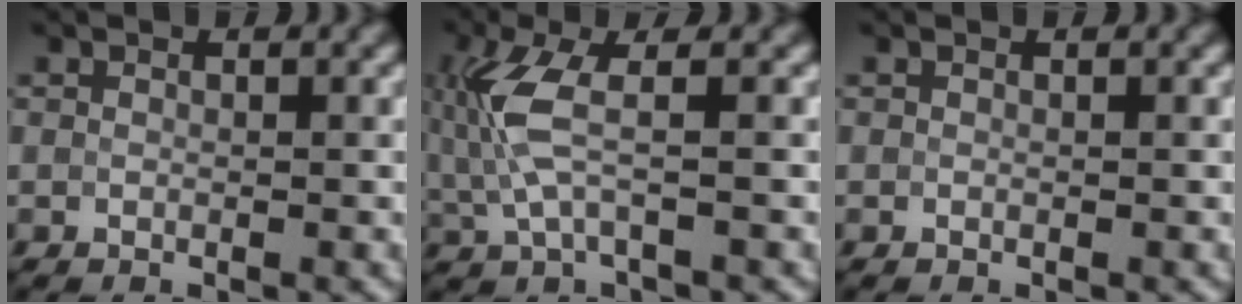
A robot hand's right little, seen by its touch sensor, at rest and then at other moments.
{"total": 4.7, "force": [0.4, 1.6, 4.4], "torque": [-0.118, -0.002, 0.009]}
{"total": 0.0}